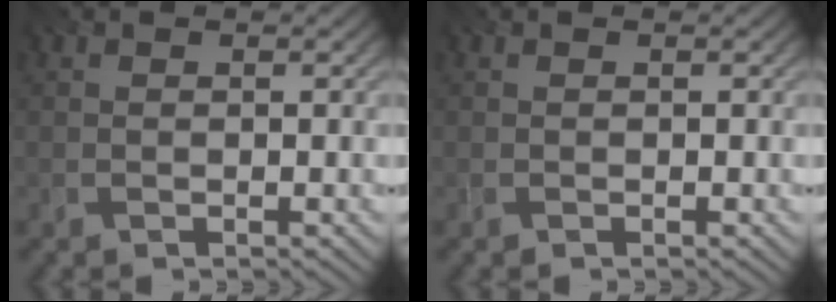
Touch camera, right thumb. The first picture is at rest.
{"total": 0.0}